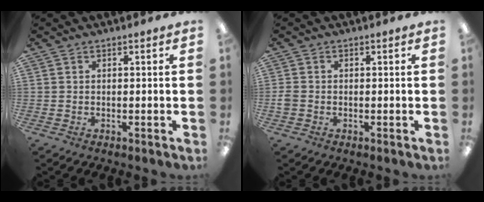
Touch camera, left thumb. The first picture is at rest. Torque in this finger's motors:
{"motor_torque": [-0.33, 0.16, 0.12, -0.18, 0.00]}